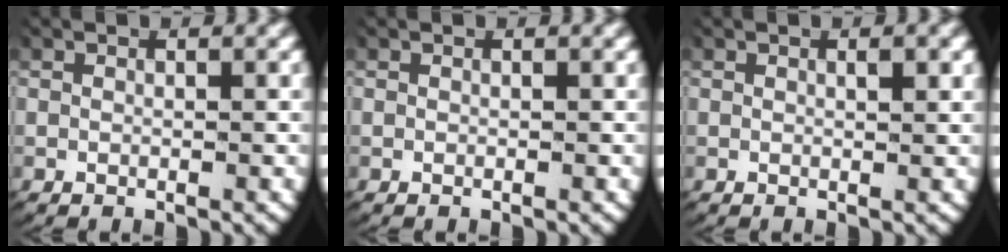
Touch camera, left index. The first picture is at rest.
{"total": 0.0}
{"total": 0.9, "force": [0.4, 0.0, 0.8], "torque": [-0.011, -0.003, 0.008]}